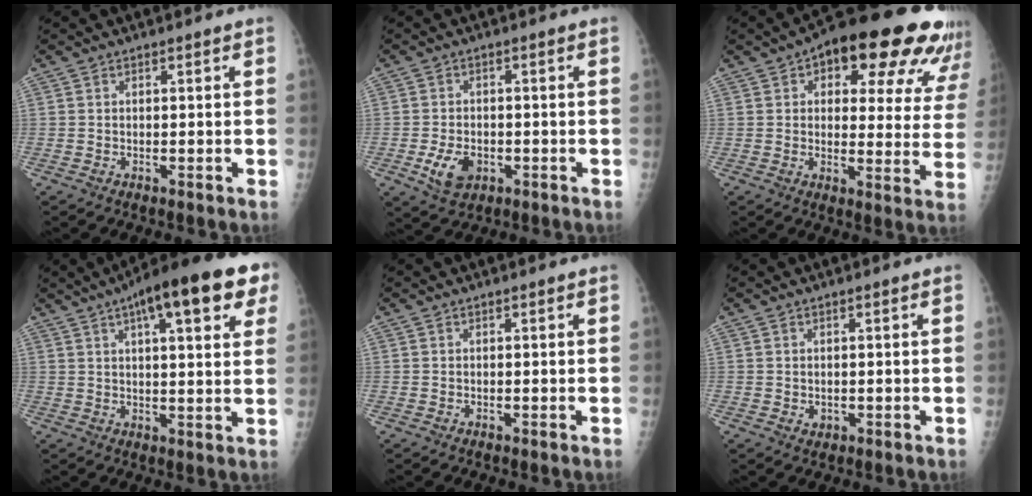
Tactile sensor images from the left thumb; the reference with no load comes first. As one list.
[{"total": 5.7, "force": [-2.0, 3.8, 3.8], "torque": [-0.062, 0.002, -0.027]}, {"total": 23.2, "force": [13.4, 10.1, 16.0], "torque": [-0.170, -0.015, 0.161]}, {"total": 19.0, "force": [9.3, 5.2, 15.7], "torque": [-0.210, 0.007, 0.125]}, {"total": 0.0}, {"total": 1.2, "force": [0.1, 0.9, 0.7], "torque": [-0.006, -0.001, 0.006]}]